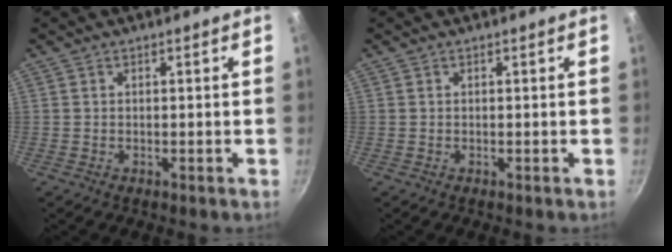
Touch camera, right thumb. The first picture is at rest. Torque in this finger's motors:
{"motor_torque": [0.00, 0.00, 0.00, 0.00, 0.00]}